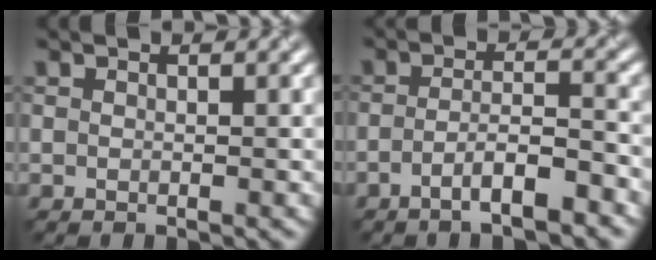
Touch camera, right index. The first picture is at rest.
{"total": 4.1, "force": [-2.9, 0.5, 2.9], "torque": [-0.050, 0.015, -0.044]}